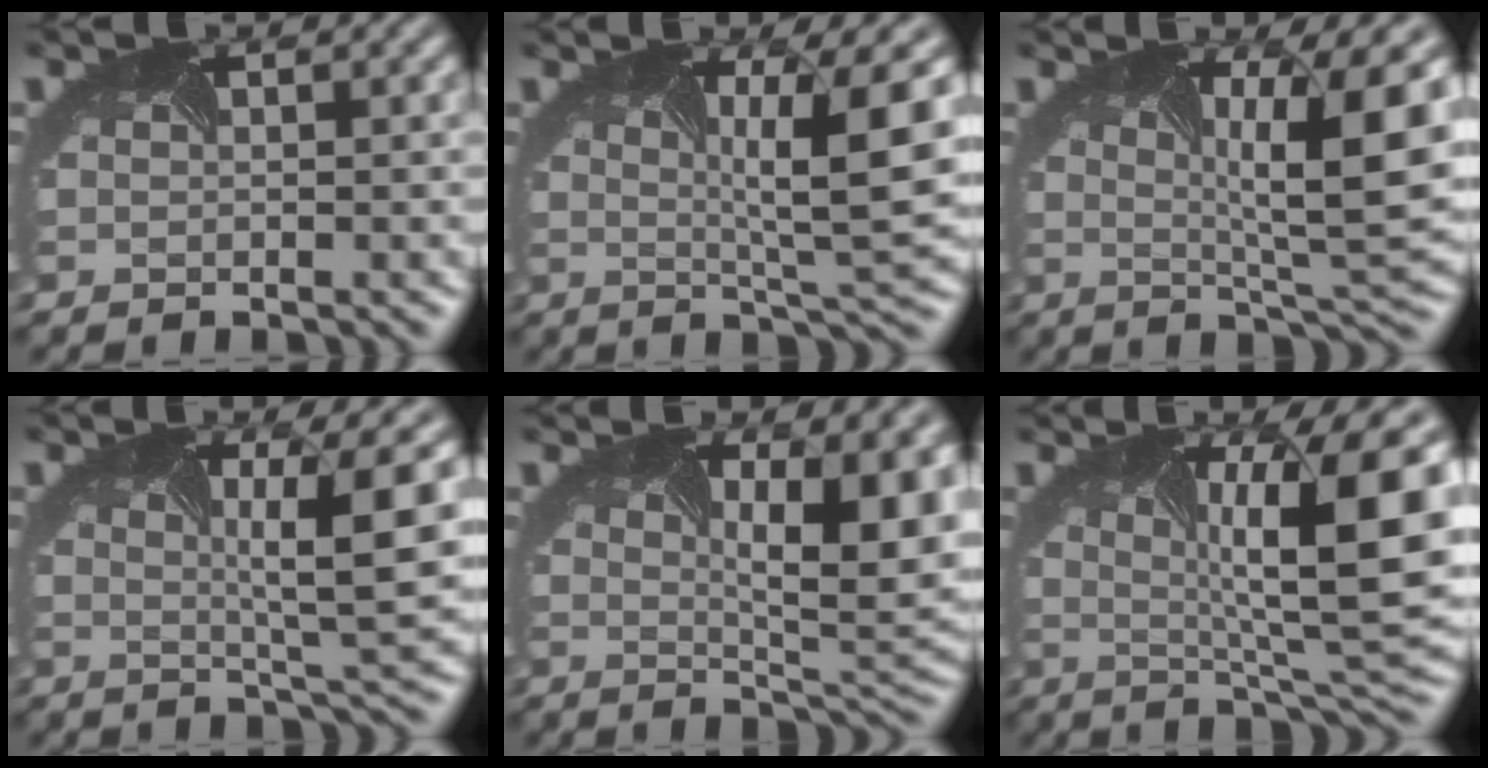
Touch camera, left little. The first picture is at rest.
{"total": 7.8, "force": [1.2, 1.1, 7.7], "torque": [-0.114, -0.001, 0.019]}
{"total": 9.7, "force": [1.5, 1.9, 9.4], "torque": [-0.133, -0.003, 0.024]}
{"total": 6.9, "force": [1.0, 0.9, 6.8], "torque": [-0.095, -0.001, 0.016]}
{"total": 11.1, "force": [2.5, 4.1, 10.1], "torque": [-0.123, 0.003, 0.035]}
{"total": 13.0, "force": [1.6, 3.3, 12.5], "torque": [-0.175, -0.001, 0.029]}